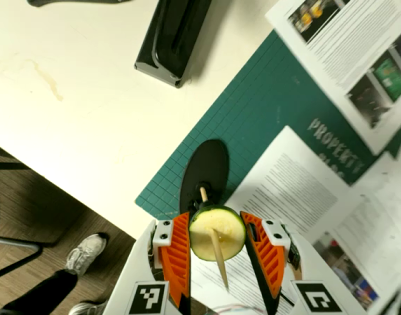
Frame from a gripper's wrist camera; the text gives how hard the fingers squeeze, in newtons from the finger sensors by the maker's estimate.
{"total": 8.9, "left": 9.2, "right": 8.7}